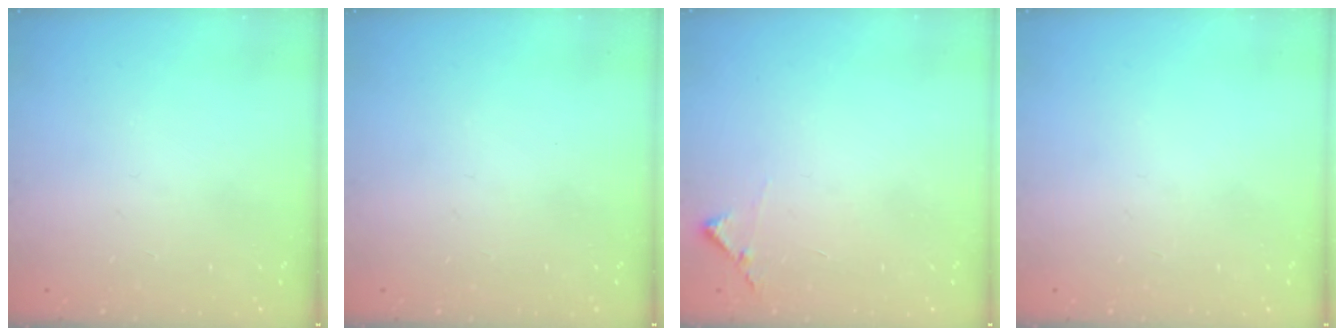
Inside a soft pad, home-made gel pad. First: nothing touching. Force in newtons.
{"total": 0.0}
{"total": 5.5, "press": 5.5, "slide": 0.4}
{"total": 0.0}